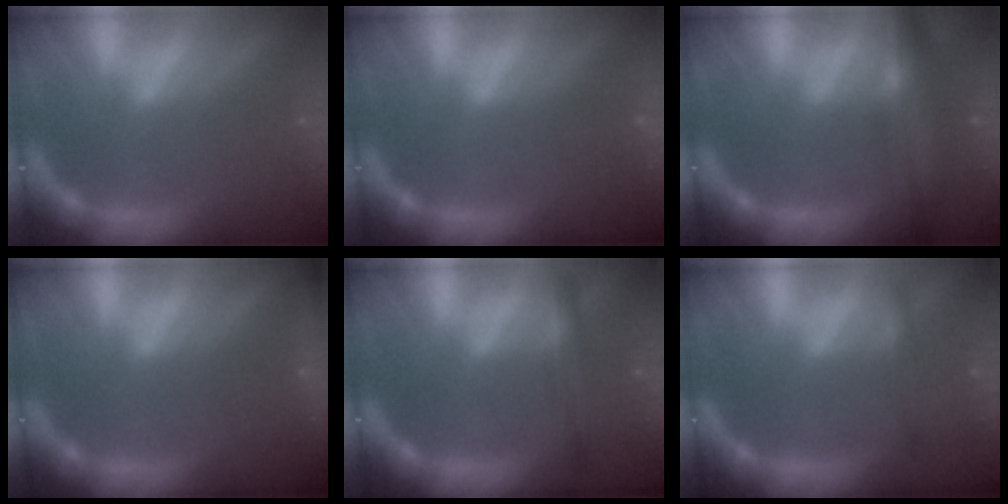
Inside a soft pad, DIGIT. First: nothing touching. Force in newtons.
{"total": 10.1}
{"total": 6.5}
{"total": 3.5}
{"total": 3.0}
{"total": 1.9}